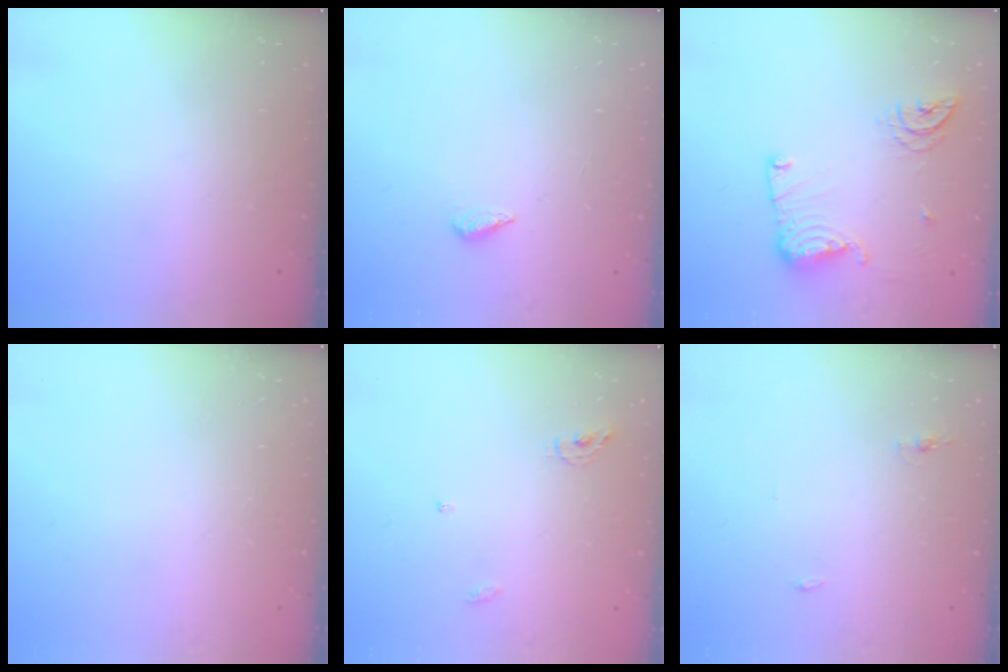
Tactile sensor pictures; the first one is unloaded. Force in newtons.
{"total": 2.1, "press": 1.9, "slide": 0.8}
{"total": 12.2, "press": 12.1, "slide": 1.2}
{"total": 0.0}
{"total": 5.5, "press": 5.5, "slide": 0.4}
{"total": 7.7, "press": 4.4, "slide": 6.4}